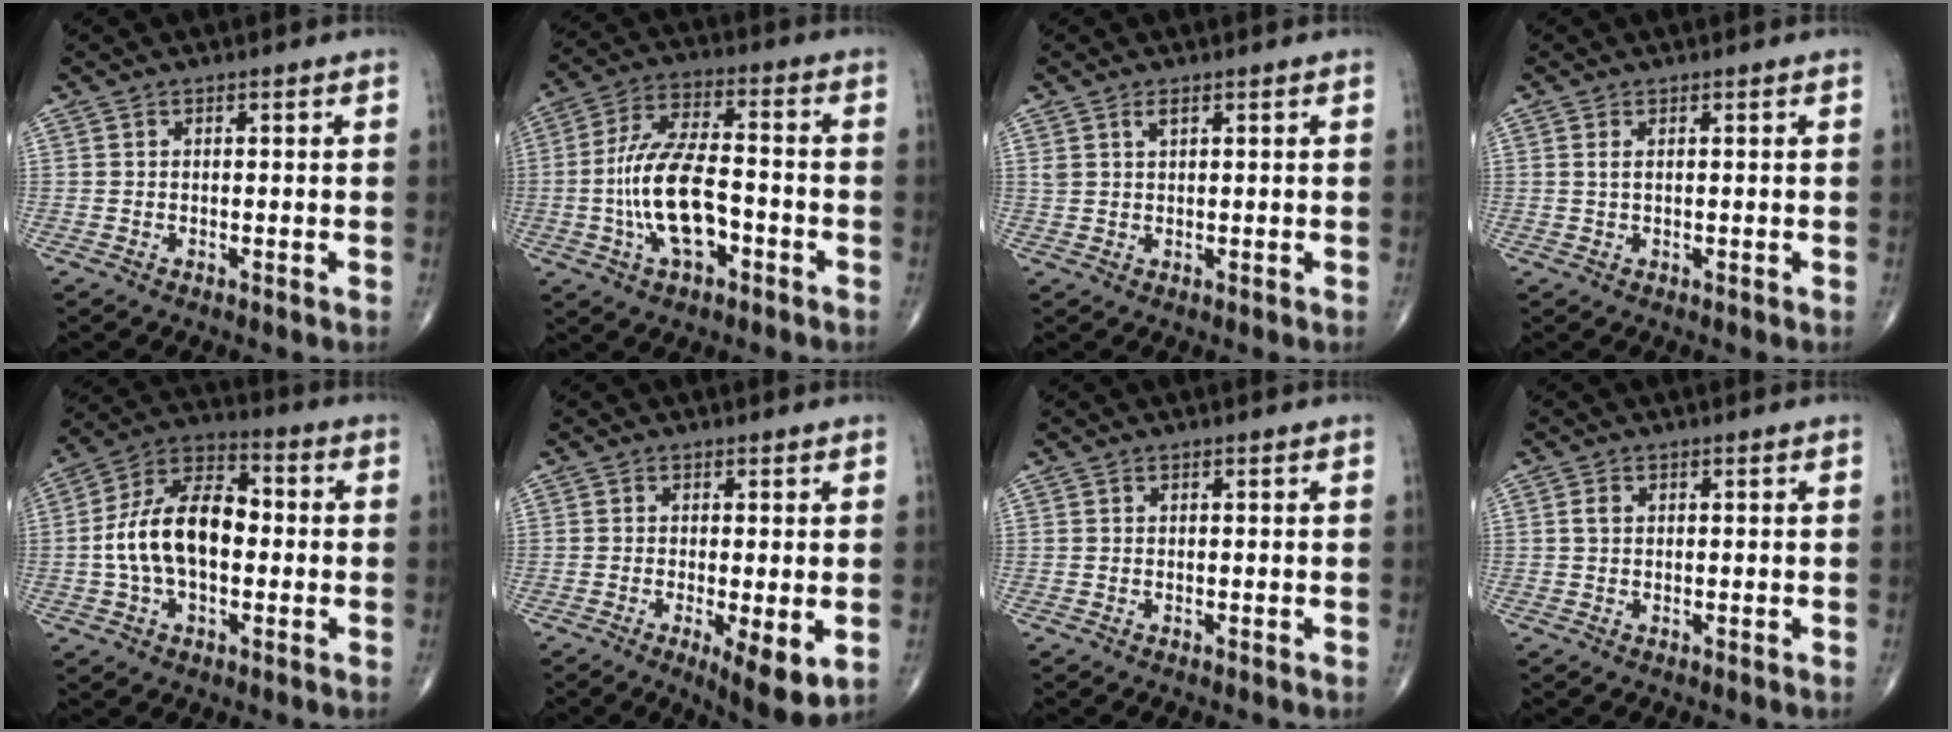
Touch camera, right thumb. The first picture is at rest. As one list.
[{"total": 13.9, "force": [-3.4, 6.4, 11.8], "torque": [-0.231, 0.033, -0.063]}, {"total": 1.8, "force": [1.1, 0.7, 1.3], "torque": [-0.028, 0.002, 0.025]}, {"total": 0.9, "force": [0.3, 0.3, 0.8], "torque": [-0.022, 0.004, 0.006]}, {"total": 15.5, "force": [-0.6, 9.0, 12.6], "torque": [-0.219, 0.037, -0.020]}, {"total": 7.2, "force": [-1.7, 1.9, 6.8], "torque": [-0.105, -0.022, -0.025]}, {"total": 0.0}, {"total": 1.3, "force": [0.2, 1.0, 0.9], "torque": [-0.017, 0.004, 0.004]}]